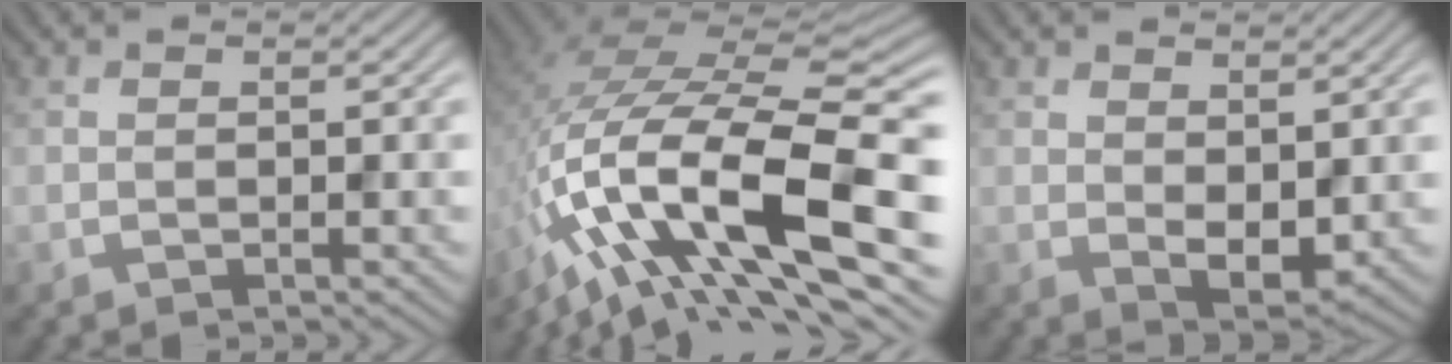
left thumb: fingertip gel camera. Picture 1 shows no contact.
{"total": 16.5, "force": [-6.7, 5.7, 14.0], "torque": [-0.271, 0.021, -0.132]}
{"total": 4.4, "force": [1.4, 2.6, 3.2], "torque": [-0.063, -0.012, 0.029]}